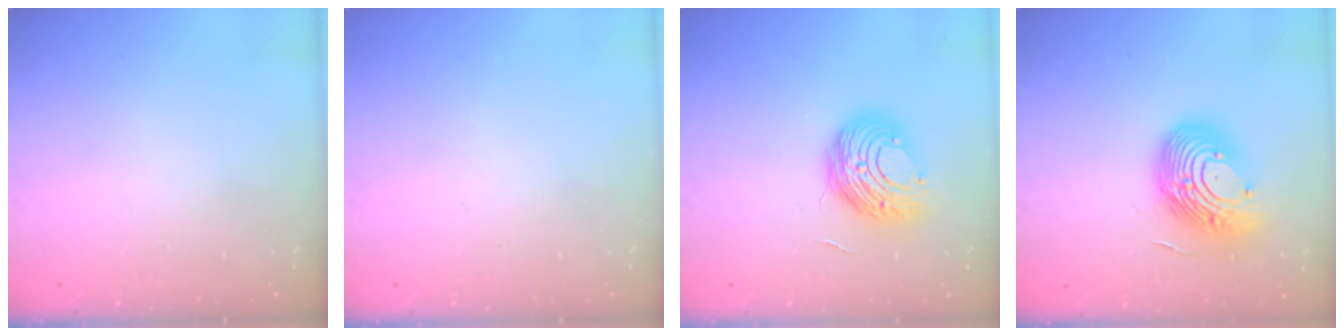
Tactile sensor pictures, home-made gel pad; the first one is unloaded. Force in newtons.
{"total": 0.0}
{"total": 11.4, "press": 11.3, "slide": 0.5}
{"total": 16.3, "press": 15.8, "slide": 4.1}